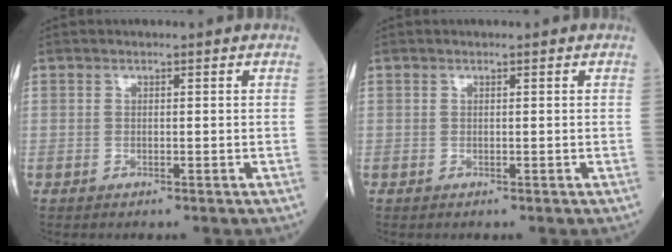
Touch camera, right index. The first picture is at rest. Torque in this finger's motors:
{"motor_torque": [0.08, 0.00, 0.06, 0.01]}